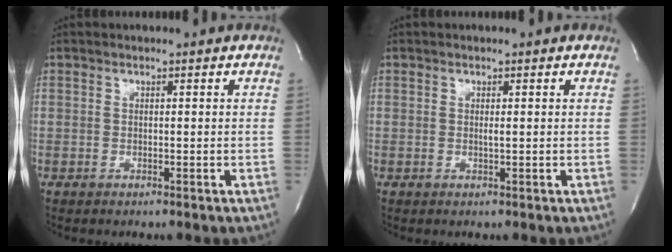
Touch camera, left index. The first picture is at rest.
{"total": 0.6, "force": [0.1, 0.0, 0.6], "torque": [-0.013, -0.001, 0.001]}